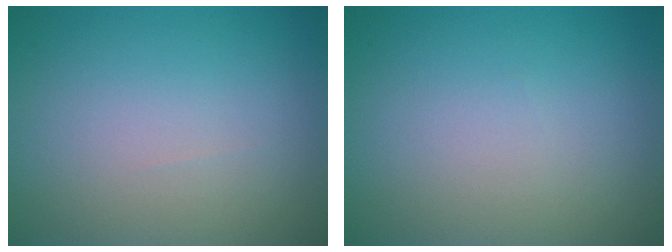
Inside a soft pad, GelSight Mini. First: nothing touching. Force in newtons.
{"total": 0.0}